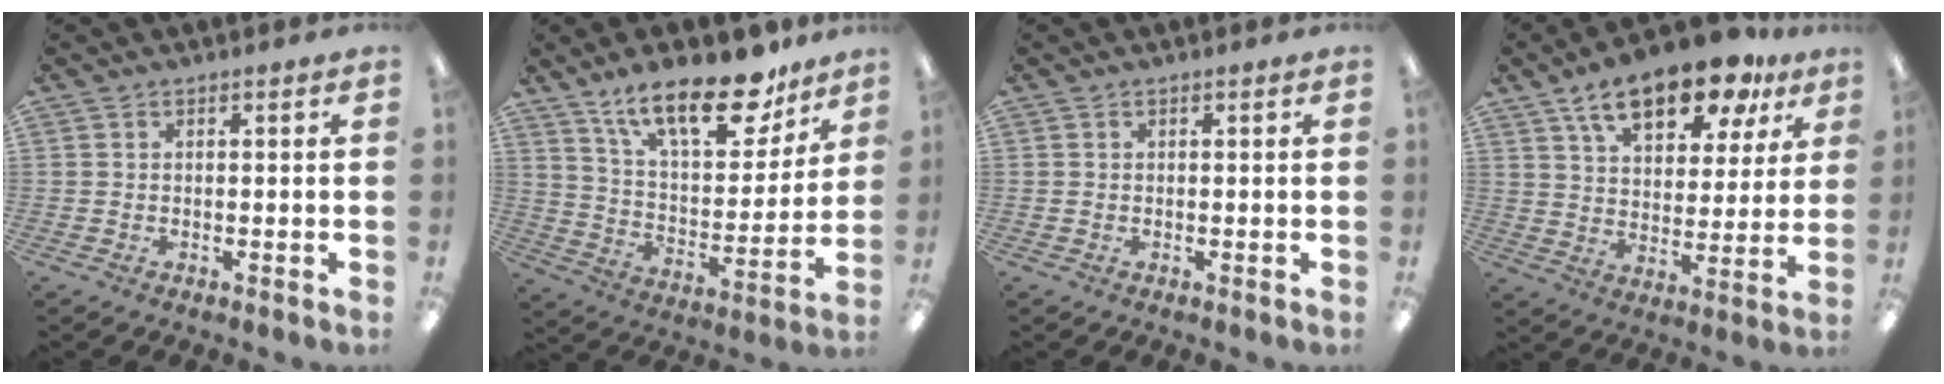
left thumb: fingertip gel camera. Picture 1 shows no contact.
{"total": 22.1, "force": [15.1, 8.6, 13.7], "torque": [-0.212, -0.087, 0.256]}
{"total": 0.0}
{"total": 16.5, "force": [11.3, 7.5, 9.4], "torque": [-0.142, -0.056, 0.193]}